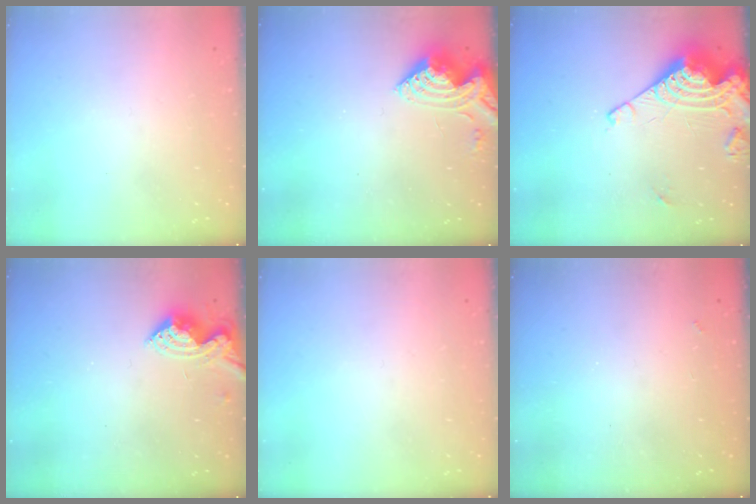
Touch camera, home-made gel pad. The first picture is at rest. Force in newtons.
{"total": 9.3, "press": 9.3, "slide": 0.4}
{"total": 15.0, "press": 14.9, "slide": 1.2}
{"total": 7.6, "press": 7.6, "slide": 0.3}
{"total": 0.0}
{"total": 3.4, "press": 3.3, "slide": 0.5}